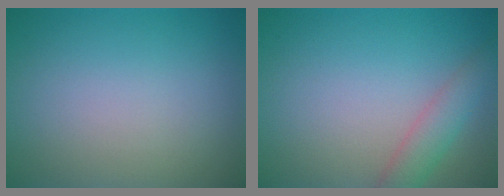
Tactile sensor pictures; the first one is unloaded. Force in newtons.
{"total": 2.8, "press": 2.8, "slide": 0.2}